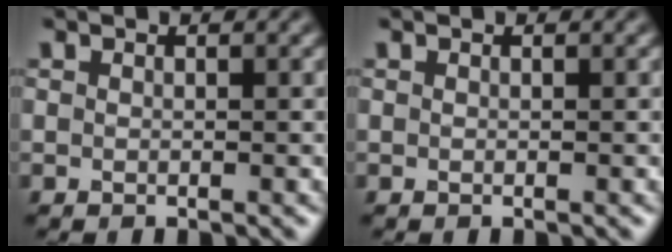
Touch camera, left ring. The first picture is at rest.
{"total": 0.0}